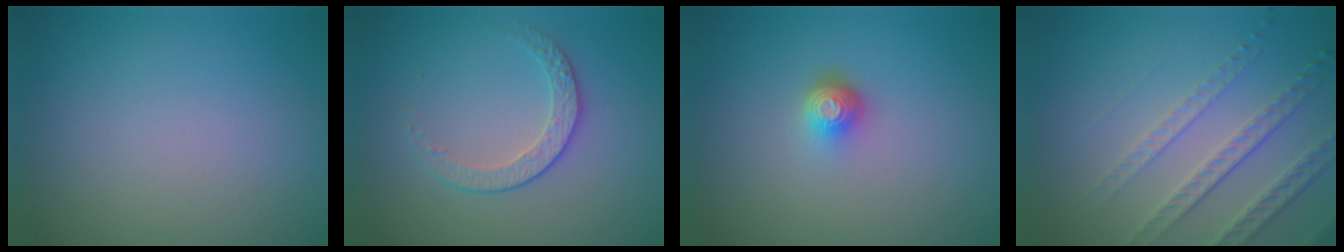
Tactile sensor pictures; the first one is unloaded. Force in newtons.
{"total": 2.2, "press": 1.7, "slide": 1.4}
{"total": 1.9, "press": 1.4, "slide": 1.3}
{"total": 3.5, "press": 3.2, "slide": 1.4}